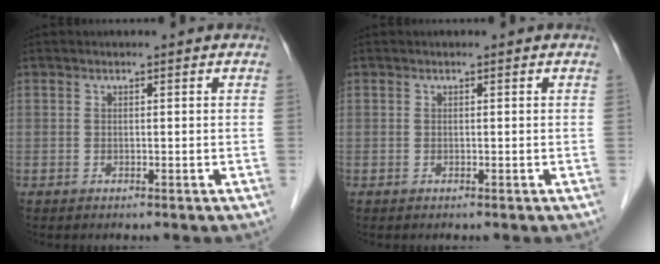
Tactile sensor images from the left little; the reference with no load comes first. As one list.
[{"total": 0.0}]